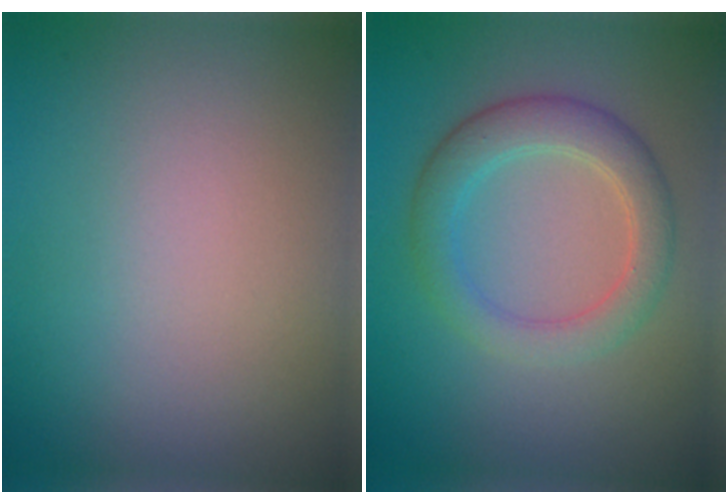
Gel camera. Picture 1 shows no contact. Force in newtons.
{"total": 3.9, "press": 3.9, "slide": 0.1}